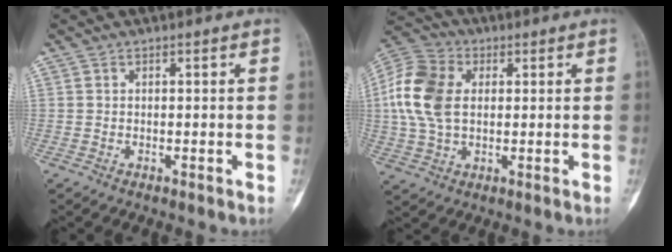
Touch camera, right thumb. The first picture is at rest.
{"total": 13.2, "force": [1.8, 8.9, 9.7], "torque": [-0.200, 0.015, 0.029]}